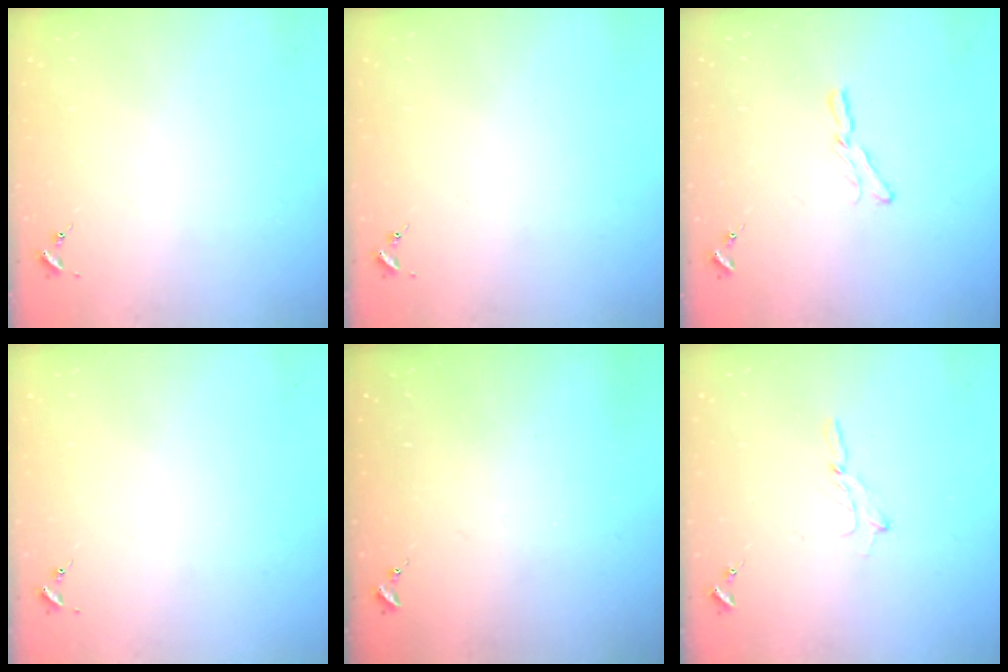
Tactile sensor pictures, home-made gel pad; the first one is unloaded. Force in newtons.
{"total": 0.0}
{"total": 5.6, "press": 5.6, "slide": 0.5}
{"total": 0.0}
{"total": 0.0}
{"total": 2.5, "press": 2.5, "slide": 0.2}